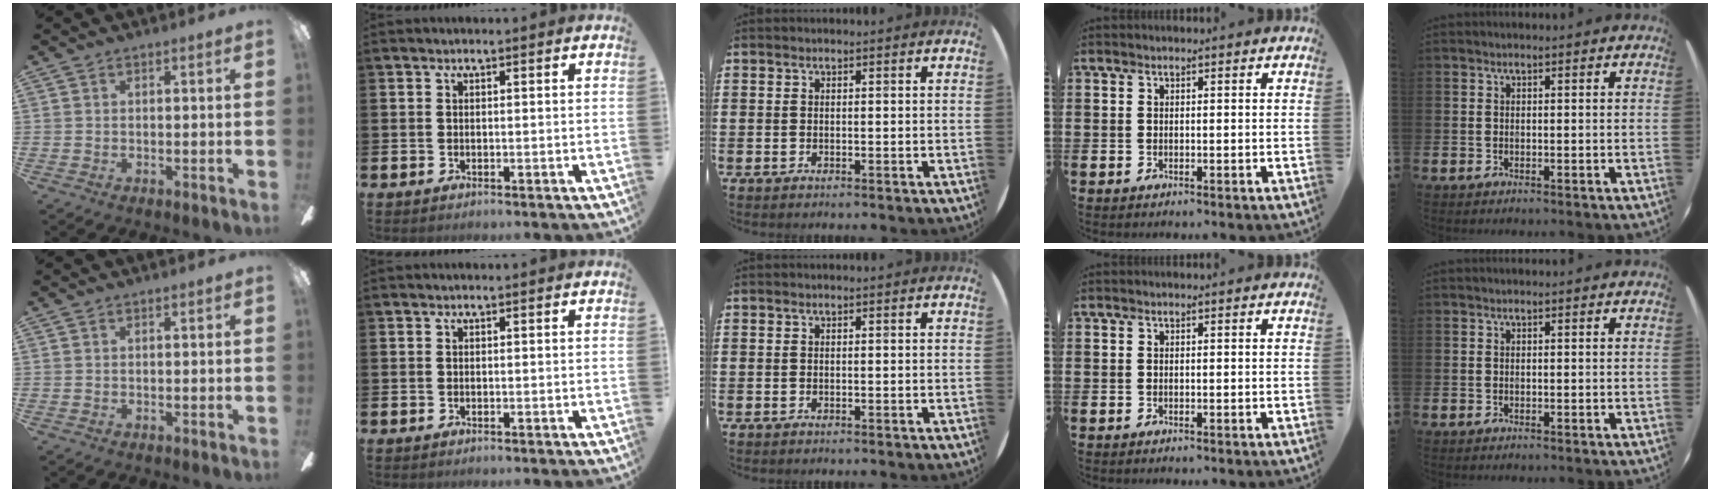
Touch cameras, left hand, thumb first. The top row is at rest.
{}